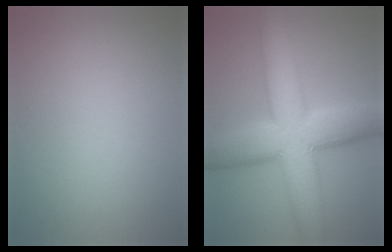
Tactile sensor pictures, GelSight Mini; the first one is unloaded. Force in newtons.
{"total": 11.1, "press": 11.1, "slide": 0.3}